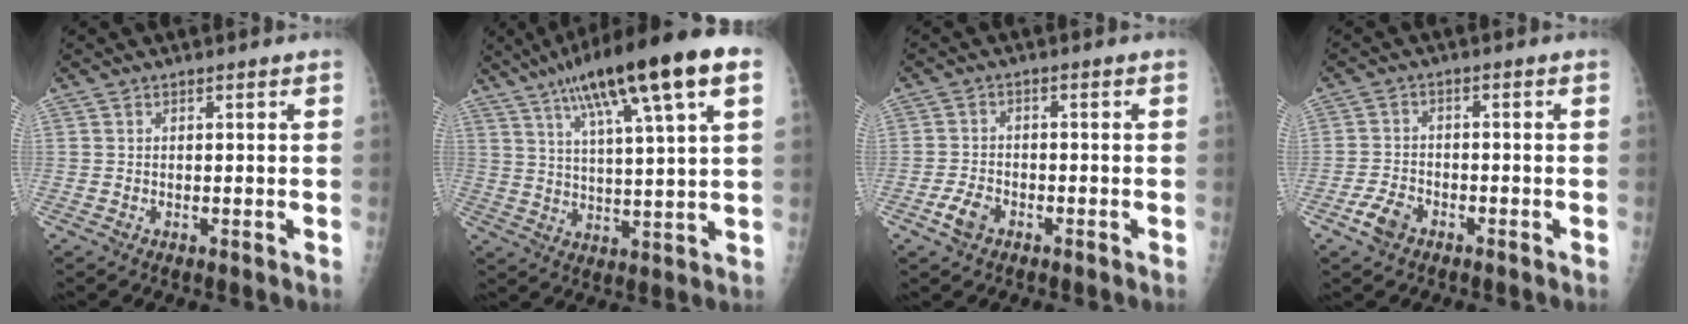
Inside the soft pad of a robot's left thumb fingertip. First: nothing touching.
{"total": 19.8, "force": [10.0, 3.3, 16.8], "torque": [-0.269, 0.005, 0.160]}
{"total": 3.9, "force": [-2.2, 2.4, 2.1], "torque": [-0.039, 0.012, -0.040]}
{"total": 4.4, "force": [-2.8, 2.7, 2.2], "torque": [-0.039, 0.014, -0.049]}